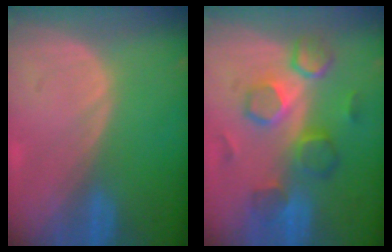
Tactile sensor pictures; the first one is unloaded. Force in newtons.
{"total": 8.4, "press": 8.3, "slide": 1.4}